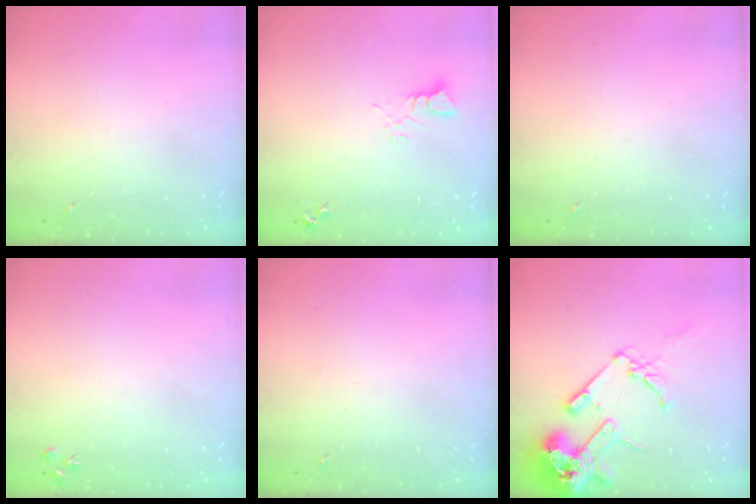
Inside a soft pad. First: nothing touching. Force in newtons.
{"total": 3.2, "press": 3.2, "slide": 0.2}
{"total": 0.0}
{"total": 3.5, "press": 3.5, "slide": 0.4}
{"total": 0.0}
{"total": 17.6, "press": 17.4, "slide": 2.3}